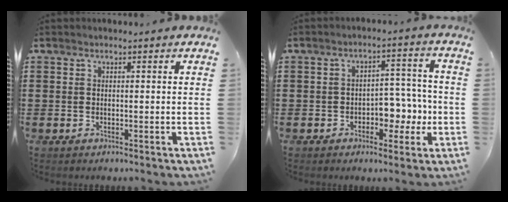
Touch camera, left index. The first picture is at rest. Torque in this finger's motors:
{"motor_torque": [0.74, 0.70, 0.40, 0.06]}